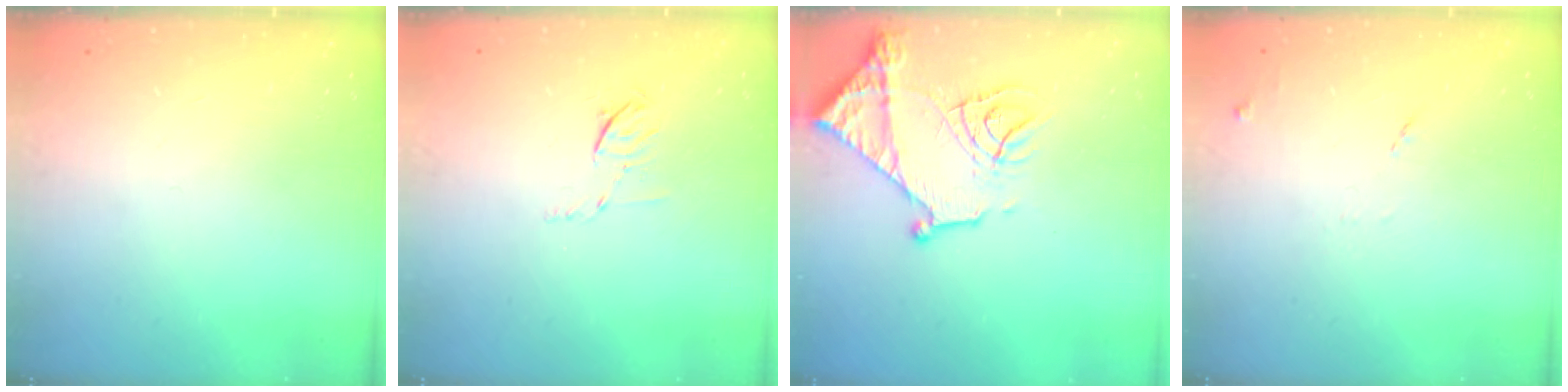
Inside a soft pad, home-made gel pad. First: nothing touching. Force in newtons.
{"total": 4.4, "press": 4.2, "slide": 1.5}
{"total": 17.6, "press": 17.5, "slide": 1.7}
{"total": 5.7, "press": 5.7, "slide": 0.7}